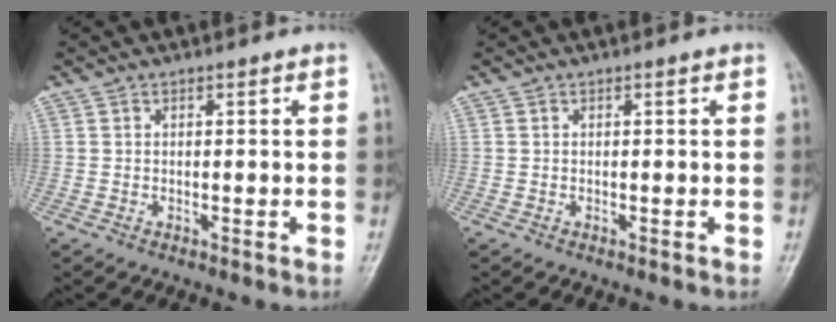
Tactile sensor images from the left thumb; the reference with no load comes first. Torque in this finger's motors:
{"motor_torque": [-0.14, 0.14, -0.09, -0.13, 0.00]}